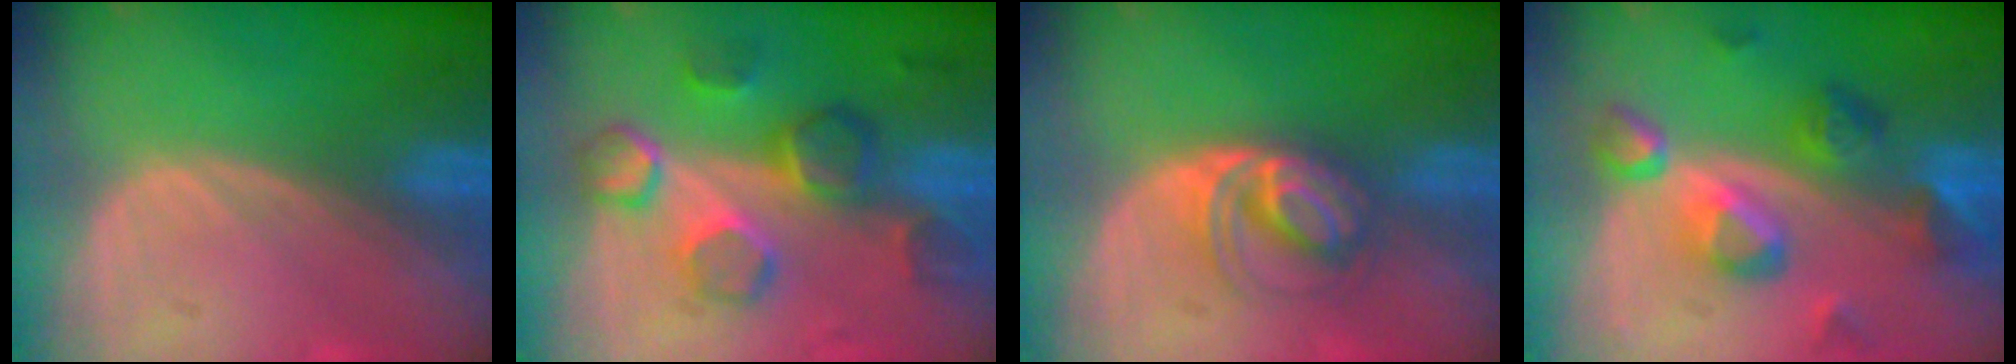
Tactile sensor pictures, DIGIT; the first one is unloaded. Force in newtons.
{"total": 8.6, "press": 8.2, "slide": 2.6}
{"total": 5.3, "press": 5.1, "slide": 1.1}
{"total": 9.4, "press": 8.2, "slide": 4.6}